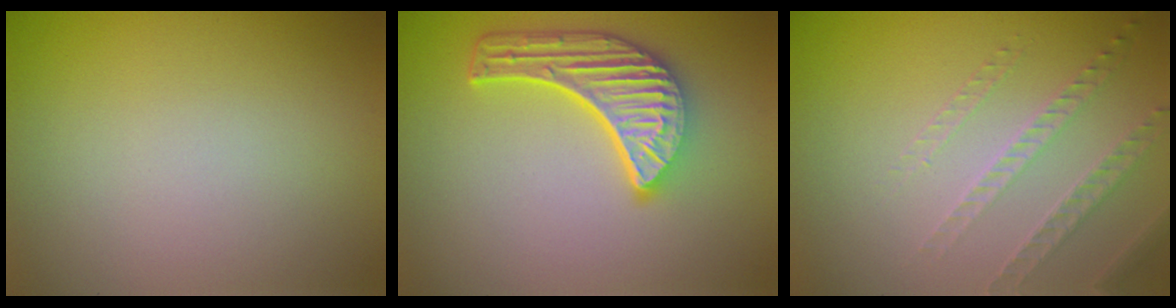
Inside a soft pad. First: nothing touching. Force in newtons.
{"total": 6.0, "press": 4.5, "slide": 4.0}
{"total": 1.6, "press": 1.3, "slide": 0.9}